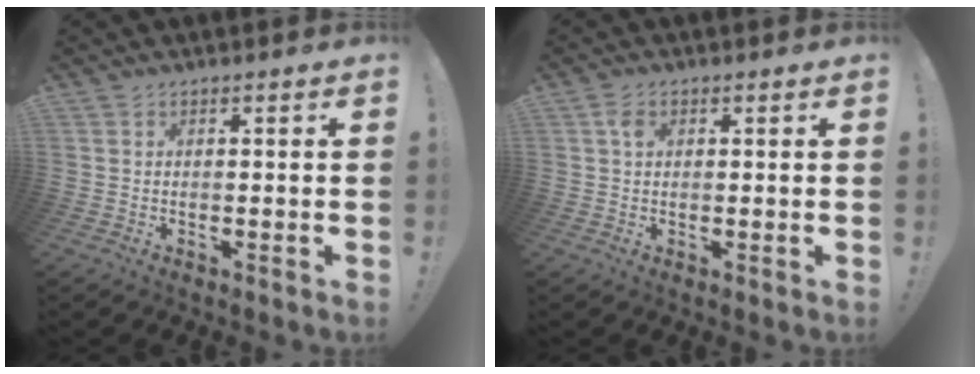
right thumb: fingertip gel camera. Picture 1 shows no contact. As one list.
[{"total": 2.9, "force": [1.1, 1.8, 1.9], "torque": [-0.033, 0.005, 0.018]}]